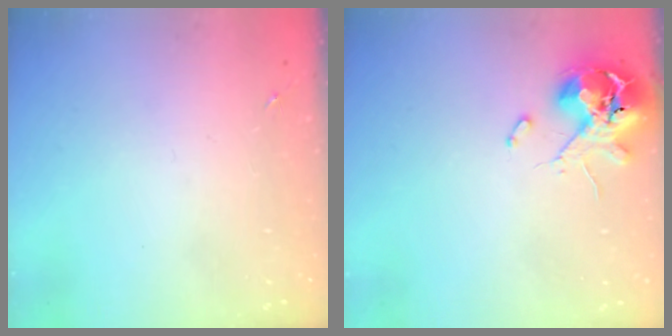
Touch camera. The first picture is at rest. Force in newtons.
{"total": 10.7, "press": 10.6, "slide": 1.6}